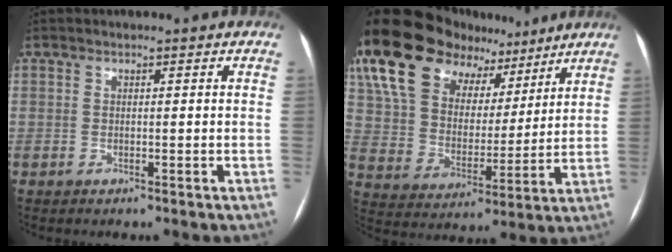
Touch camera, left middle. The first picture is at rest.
{"total": 18.2, "force": [12.9, 9.6, 8.6], "torque": [-0.157, 0.051, 0.228]}